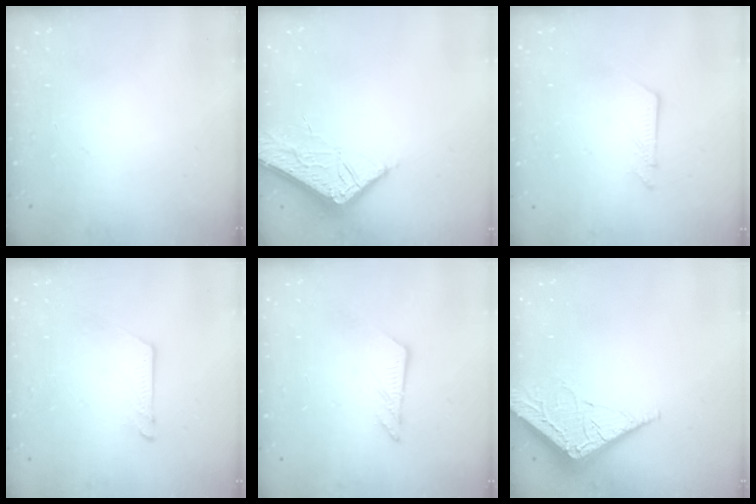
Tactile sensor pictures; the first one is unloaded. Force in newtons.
{"total": 5.9, "press": 5.9, "slide": 0.6}
{"total": 5.6, "press": 5.6, "slide": 0.5}
{"total": 4.8, "press": 4.7, "slide": 0.6}
{"total": 7.0, "press": 7.0, "slide": 0.2}
{"total": 4.5, "press": 4.5, "slide": 0.1}